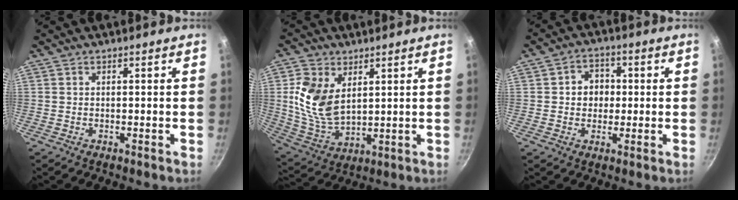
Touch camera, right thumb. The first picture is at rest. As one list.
[{"total": 11.8, "force": [4.1, 6.9, 8.6], "torque": [-0.165, -0.035, 0.092]}, {"total": 5.9, "force": [0.3, 5.1, 3.0], "torque": [-0.013, 0.008, -0.002]}]